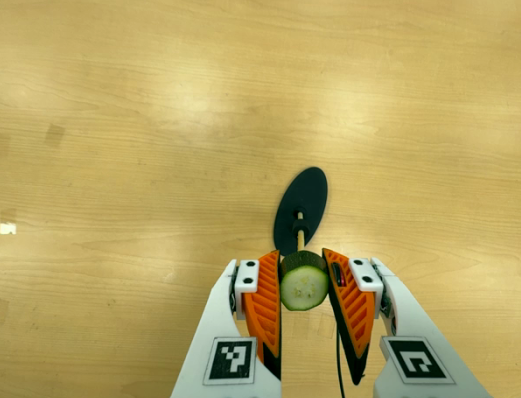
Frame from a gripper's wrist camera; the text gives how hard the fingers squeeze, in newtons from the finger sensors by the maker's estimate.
{"total": 8.7, "left": 8.0, "right": 9.4}